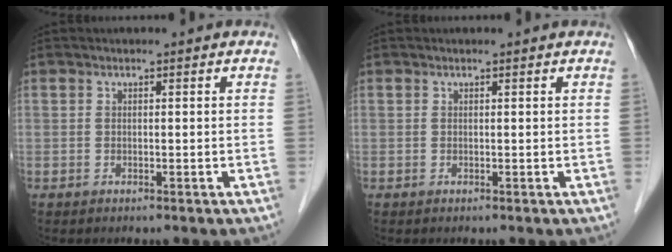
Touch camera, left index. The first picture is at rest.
{"total": 0.6, "force": [0.6, 0.1, 0.0], "torque": [-0.006, 0.002, 0.006]}